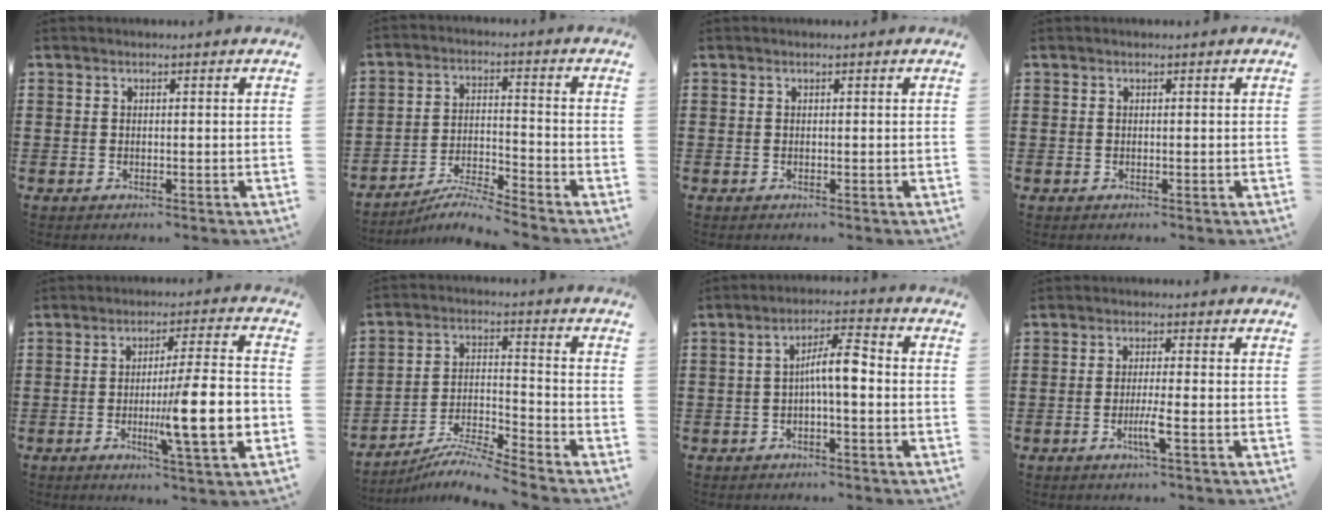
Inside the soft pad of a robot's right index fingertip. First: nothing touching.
{"total": 5.4, "force": [-5.2, -0.3, 1.5], "torque": [-0.035, -0.007, -0.103]}
{"total": 0.0}
{"total": 0.0}
{"total": 13.4, "force": [-2.8, 1.7, 13.0], "torque": [-0.197, -0.013, -0.053]}
{"total": 6.4, "force": [-6.0, -0.4, 1.9], "torque": [-0.043, -0.008, -0.121]}
{"total": 6.1, "force": [-0.4, 1.5, 5.9], "torque": [-0.111, 0.013, -0.012]}
{"total": 3.7, "force": [-1.5, -0.2, 3.3], "torque": [-0.063, -0.013, -0.030]}